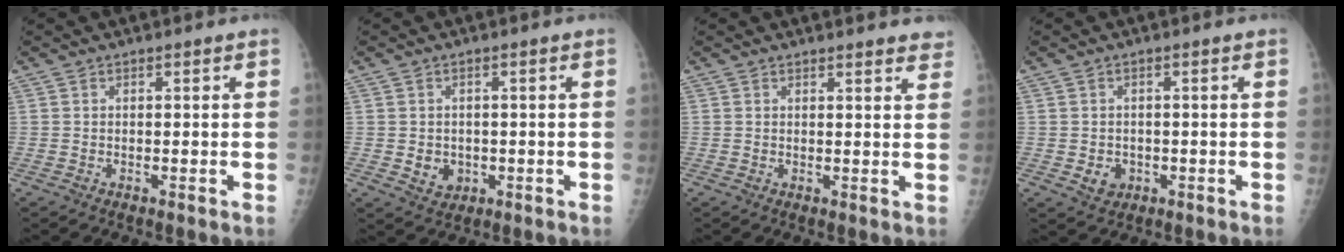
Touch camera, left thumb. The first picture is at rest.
{"total": 3.6, "force": [-0.5, 3.1, 1.8], "torque": [-0.014, 0.000, 0.004]}
{"total": 4.6, "force": [4.3, 0.9, 1.3], "torque": [0.002, -0.020, 0.035]}
{"total": 3.0, "force": [-0.6, 2.6, 1.4], "torque": [-0.009, 0.001, 0.000]}